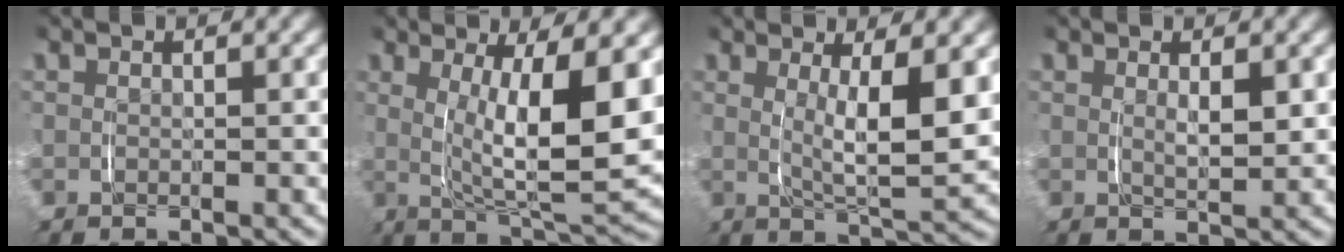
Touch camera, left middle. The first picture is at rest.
{"total": 10.6, "force": [1.4, 3.6, 9.9], "torque": [-0.145, -0.009, 0.030]}
{"total": 6.3, "force": [1.3, 1.5, 6.0], "torque": [-0.094, -0.015, 0.027]}
{"total": 1.9, "force": [0.7, 0.4, 1.7], "torque": [-0.030, -0.009, 0.016]}